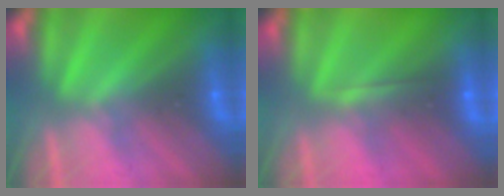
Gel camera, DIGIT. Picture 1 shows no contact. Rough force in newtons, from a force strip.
{"total": 2.0}